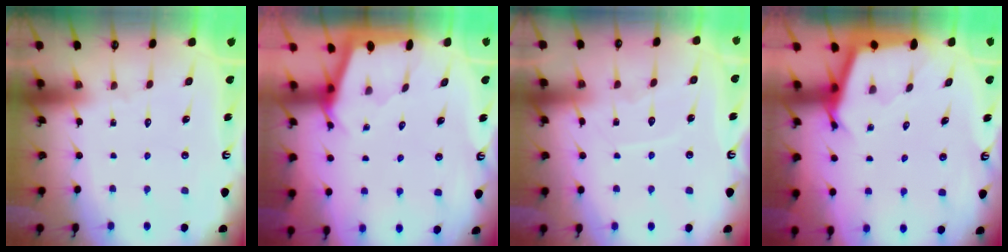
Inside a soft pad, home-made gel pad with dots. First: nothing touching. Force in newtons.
{"total": 2.1, "press": 2.0, "slide": 0.3}
{"total": 6.1, "press": 6.0, "slide": 0.5}
{"total": 2.8, "press": 2.8, "slide": 0.3}